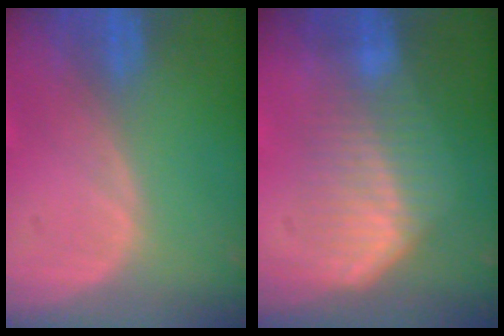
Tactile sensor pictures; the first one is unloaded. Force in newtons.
{"total": 7.6, "press": 6.5, "slide": 3.9}